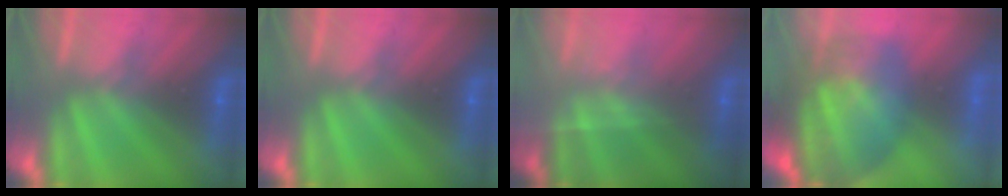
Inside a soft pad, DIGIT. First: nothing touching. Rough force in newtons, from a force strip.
{"total": 0.0}
{"total": 1.7}
{"total": 10.2}